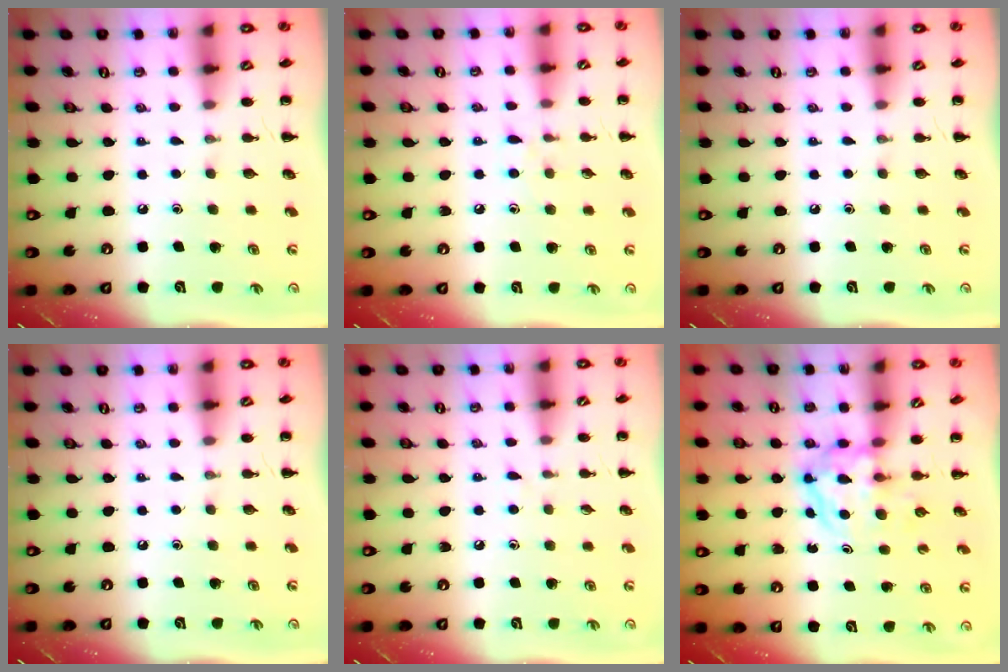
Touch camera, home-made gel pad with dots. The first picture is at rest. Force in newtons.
{"total": 5.1, "press": 4.7, "slide": 1.9}
{"total": 0.0}
{"total": 0.0}
{"total": 3.7, "press": 3.4, "slide": 1.6}
{"total": 3.9, "press": 3.9, "slide": 0.5}